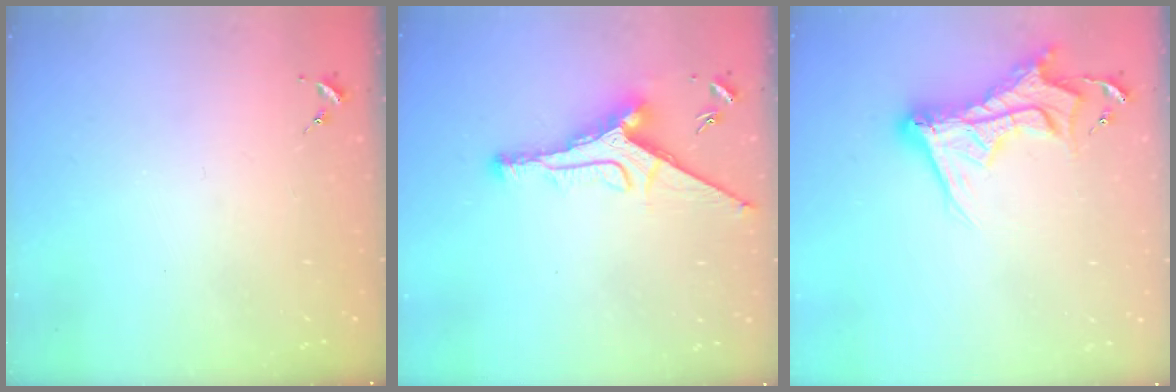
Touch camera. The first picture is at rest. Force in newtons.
{"total": 12.4, "press": 12.3, "slide": 0.9}
{"total": 16.2, "press": 16.1, "slide": 1.7}